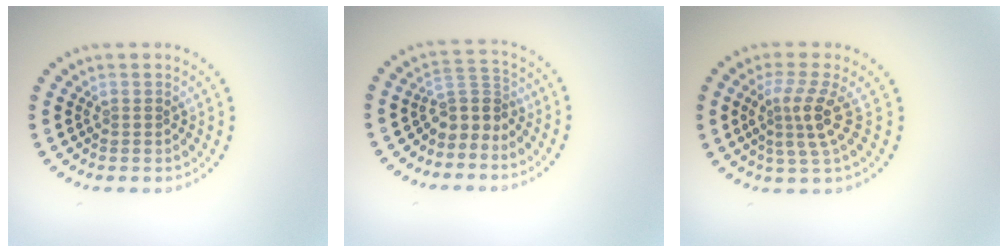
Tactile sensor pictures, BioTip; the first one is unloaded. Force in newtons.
{"total": 2.9, "press": 1.9, "slide": 2.1}
{"total": 3.3, "press": 2.4, "slide": 2.3}